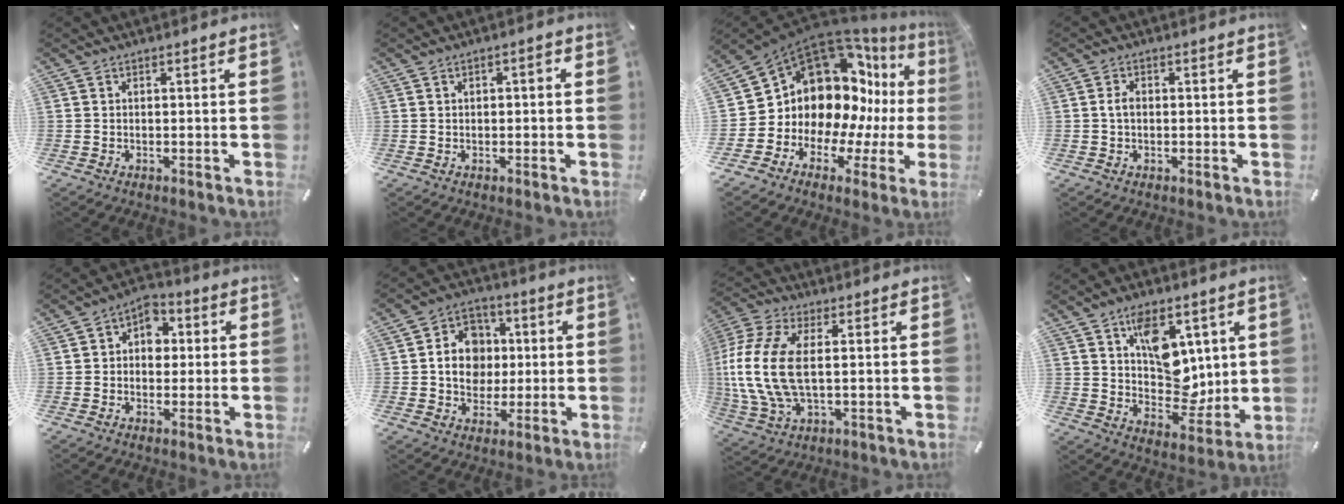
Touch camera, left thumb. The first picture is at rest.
{"total": 1.7, "force": [-0.1, 1.0, 1.4], "torque": [-0.028, 0.007, -0.005]}
{"total": 16.4, "force": [4.6, 12.6, 9.4], "torque": [-0.168, -0.090, 0.097]}
{"total": 2.4, "force": [-0.1, 1.6, 1.8], "torque": [-0.044, 0.001, -0.006]}
{"total": 5.9, "force": [0.0, 5.1, 2.9], "torque": [-0.038, 0.004, -0.005]}
{"total": 10.9, "force": [0.1, 9.4, 5.4], "torque": [-0.083, 0.014, 0.005]}
{"total": 15.8, "force": [1.2, 7.9, 13.6], "torque": [-0.308, -0.012, 0.023]}
{"total": 12.6, "force": [4.5, 8.9, 7.7], "torque": [-0.089, -0.028, 0.083]}